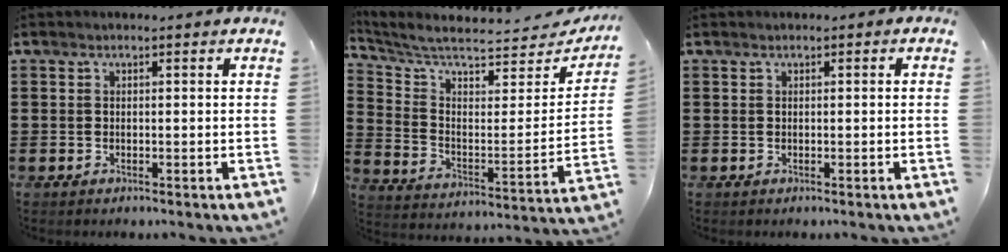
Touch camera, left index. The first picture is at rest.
{"total": 6.3, "force": [5.7, 0.8, 2.6], "torque": [-0.080, -0.052, 0.095]}
{"total": 0.0}